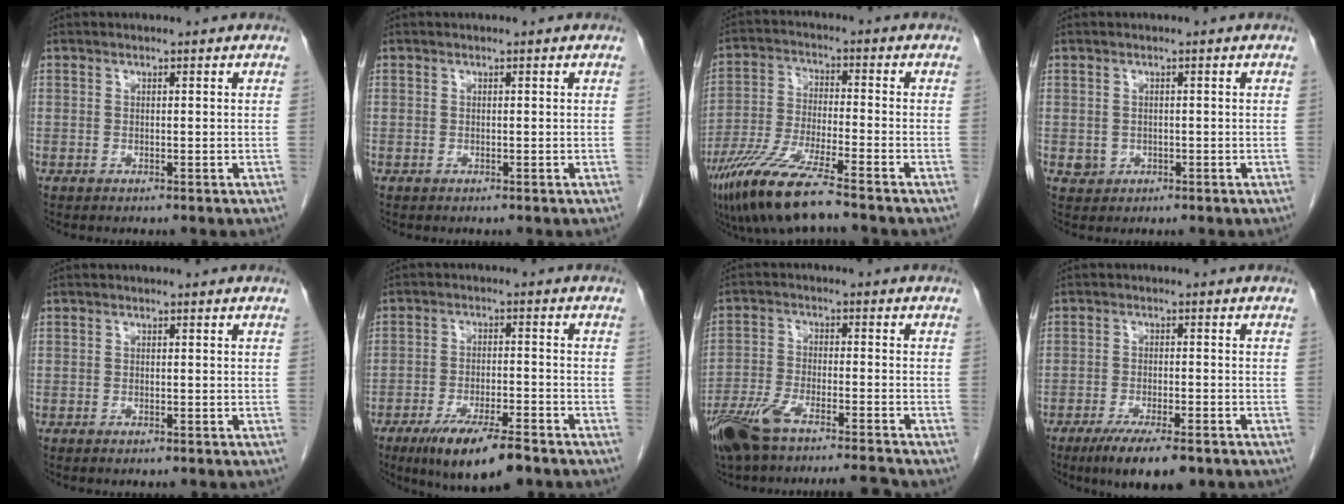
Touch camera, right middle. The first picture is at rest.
{"total": 0.0}
{"total": 15.6, "force": [-10.5, 6.6, 9.4], "torque": [-0.174, -0.007, -0.184]}
{"total": 1.5, "force": [-0.2, 1.4, 0.4], "torque": [-0.007, 0.003, 0.003]}
{"total": 0.7, "force": [-0.5, 0.2, 0.5], "torque": [-0.011, -0.002, -0.004]}
{"total": 10.6, "force": [-7.3, 2.0, 7.4], "torque": [-0.126, -0.020, -0.119]}
{"total": 11.8, "force": [-9.9, 1.1, 6.4], "torque": [-0.124, -0.005, -0.170]}
{"total": 9.0, "force": [-6.3, 1.8, 6.1], "torque": [-0.095, -0.017, -0.095]}